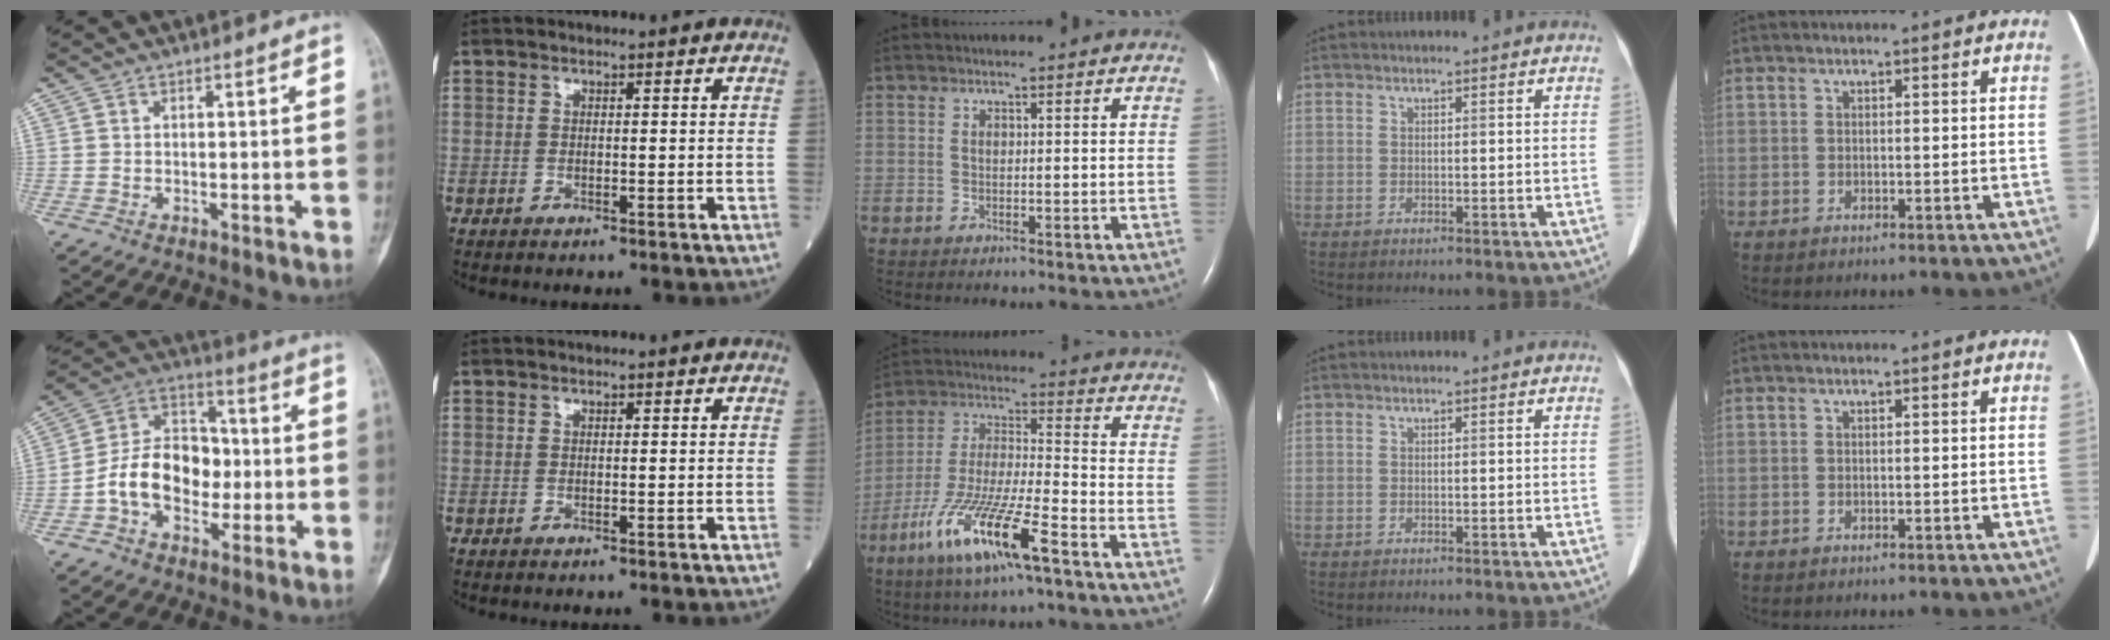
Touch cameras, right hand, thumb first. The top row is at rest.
{"thumb": {"total": 14.0, "force": [-2.6, 10.0, 9.4], "torque": [-0.131, 0.045, -0.053]}, "middle": {"total": 14.9, "force": [-8.2, 1.6, 12.3], "torque": [-0.256, -0.023, -0.153]}}